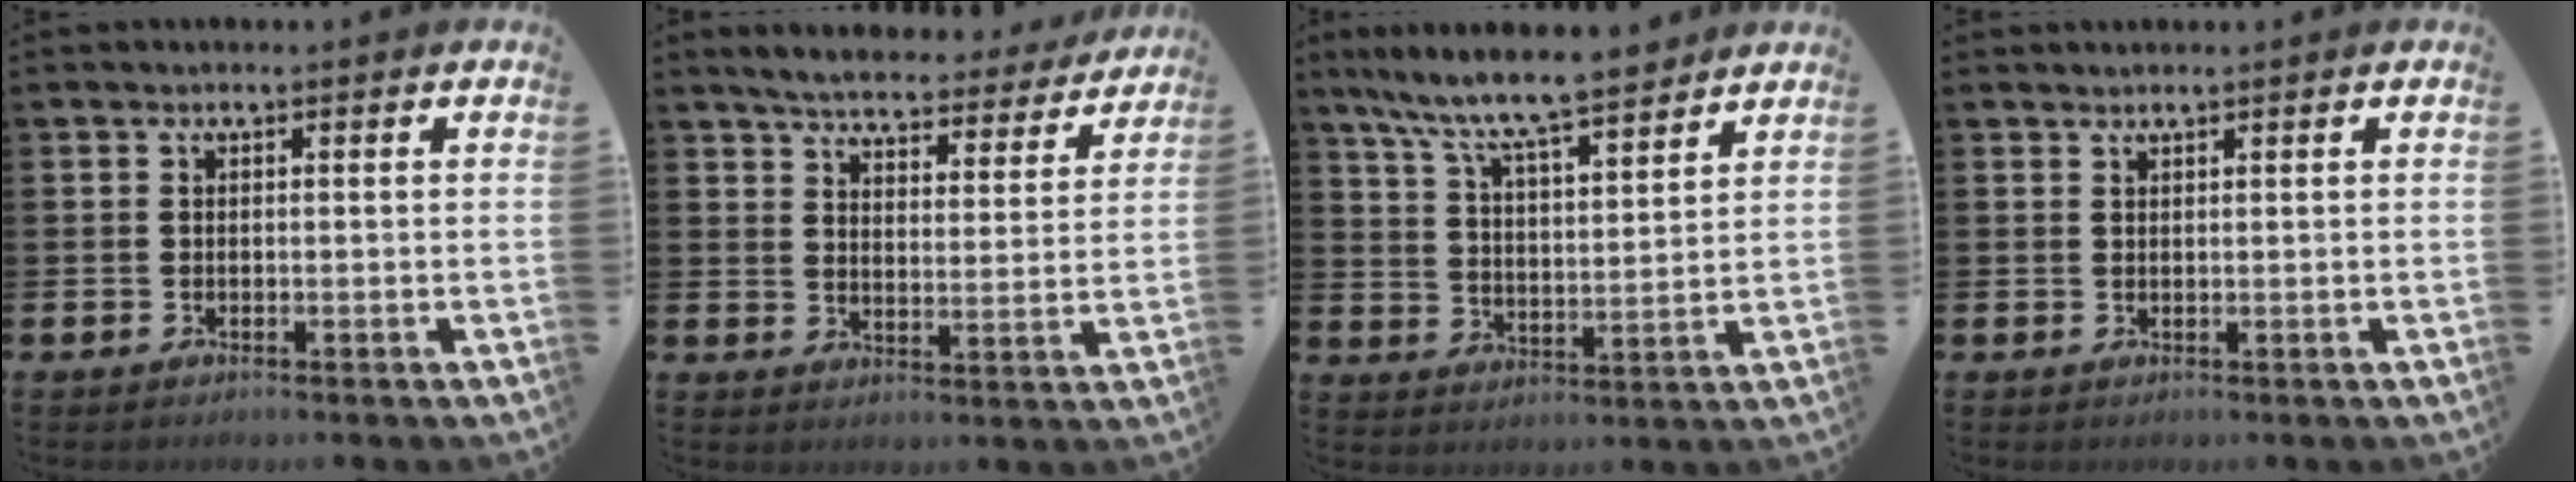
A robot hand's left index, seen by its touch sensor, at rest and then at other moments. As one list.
[{"total": 5.3, "force": [5.1, 0.7, 1.2], "torque": [-0.044, -0.032, 0.085]}, {"total": 9.0, "force": [8.3, 0.9, 3.3], "torque": [-0.095, -0.053, 0.145]}, {"total": 0.9, "force": [0.9, 0.0, 0.0], "torque": [0.001, 0.000, 0.016]}]